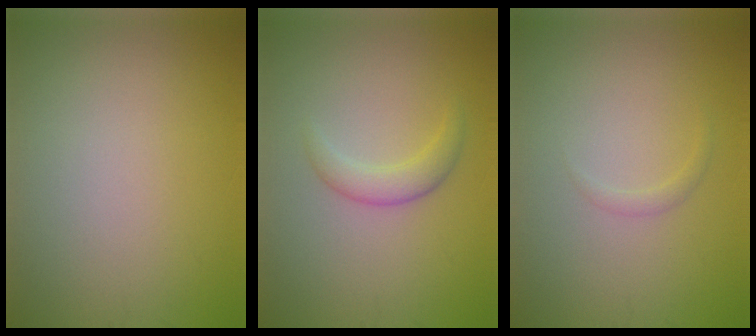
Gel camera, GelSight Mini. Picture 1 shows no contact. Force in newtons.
{"total": 2.2, "press": 2.2, "slide": 0.1}
{"total": 0.7, "press": 0.7, "slide": 0.1}